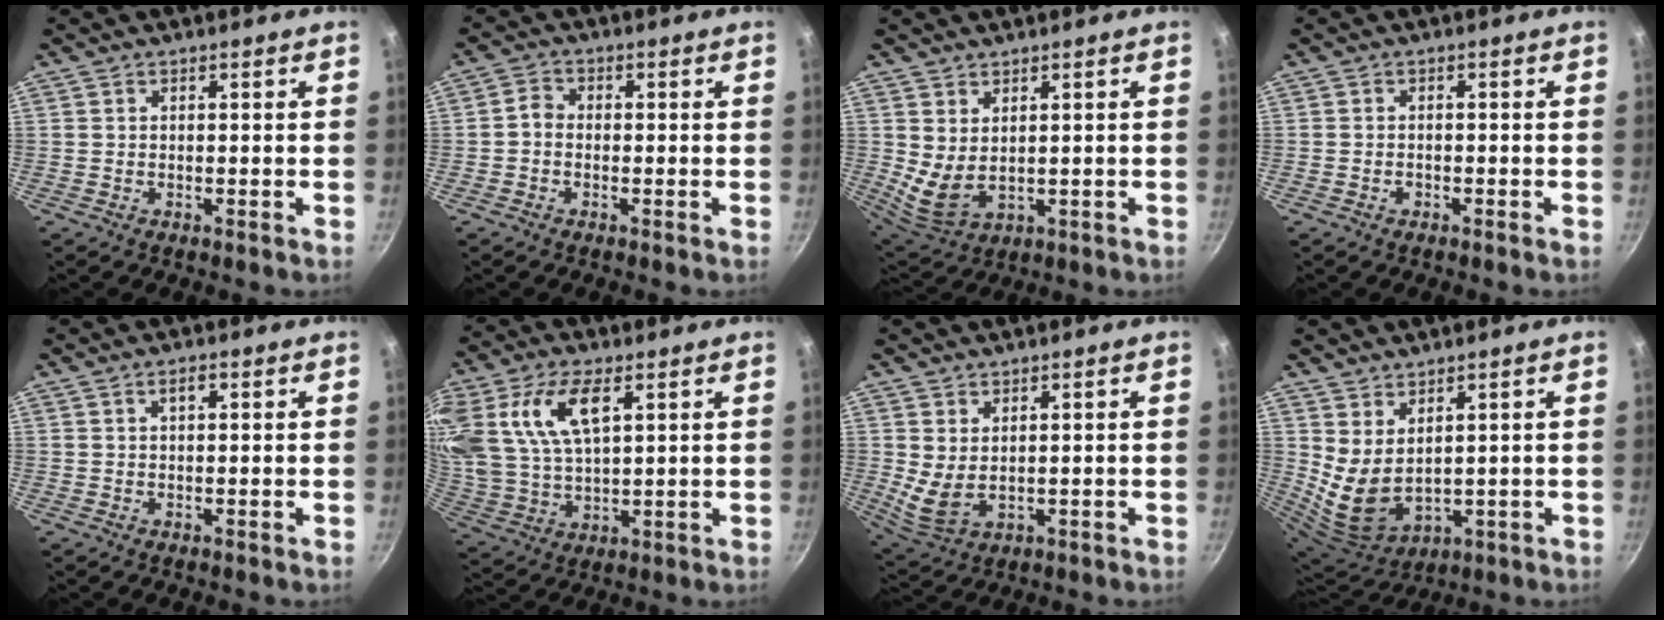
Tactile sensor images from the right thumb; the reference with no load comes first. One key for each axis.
{"total": 2.5, "fx": -0.8, "fy": 2.0, "fz": 1.2, "tx": -0.022, "ty": 0.015, "tz": -0.024}
{"total": 6.2, "fx": 1.6, "fy": 3.9, "fz": 4.6, "tx": -0.079, "ty": -0.032, "tz": 0.046}
{"total": 0.9, "fx": -0.7, "fy": 0.6, "fz": 0.3, "tx": -0.010, "ty": 0.010, "tz": -0.013}
{"total": 1.6, "fx": 0.6, "fy": 0.7, "fz": 1.3, "tx": -0.022, "ty": 0.007, "tz": 0.011}
{"total": 17.0, "fx": 6.4, "fy": 9.1, "fz": 12.8, "tx": -0.260, "ty": -0.004, "tz": 0.132}
{"total": 5.6, "fx": 1.2, "fy": 3.5, "fz": 4.2, "tx": -0.076, "ty": -0.025, "tz": 0.037}
{"total": 8.2, "fx": 2.8, "fy": 5.1, "fz": 5.8, "tx": -0.096, "ty": -0.042, "tz": 0.076}